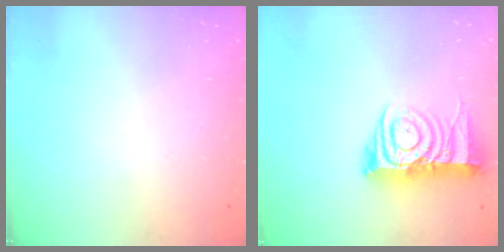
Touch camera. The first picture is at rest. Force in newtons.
{"total": 12.1, "press": 12.0, "slide": 1.7}